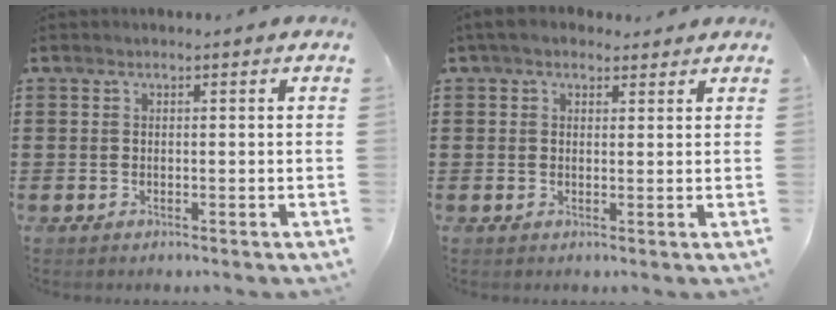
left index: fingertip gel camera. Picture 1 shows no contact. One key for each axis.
{"total": 3.0, "fx": 2.2, "fy": 1.6, "fz": 1.2, "tx": -0.031, "ty": 0.005, "tz": 0.041}